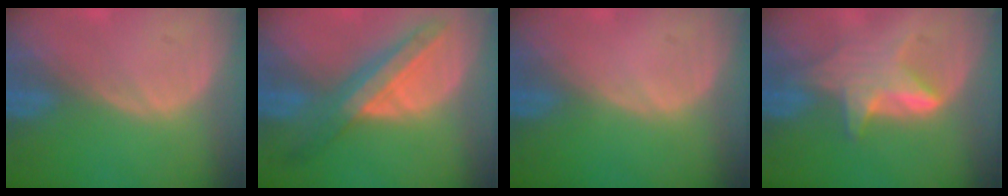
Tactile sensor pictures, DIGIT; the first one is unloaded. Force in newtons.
{"total": 8.0, "press": 7.1, "slide": 3.6}
{"total": 0.0}
{"total": 6.0, "press": 5.8, "slide": 1.4}